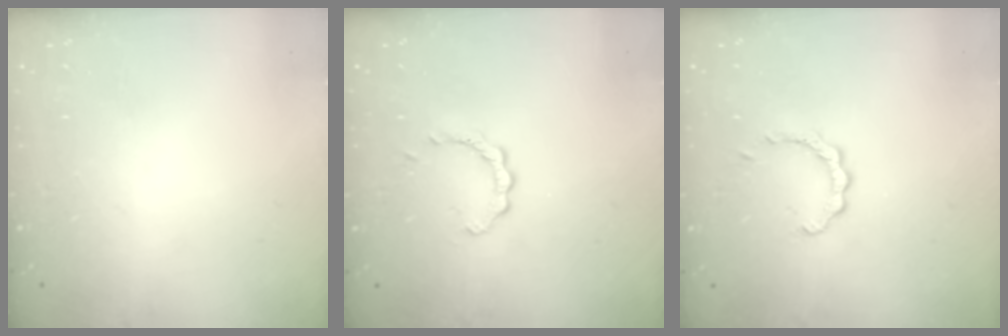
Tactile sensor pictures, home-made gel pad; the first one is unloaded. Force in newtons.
{"total": 2.2, "press": 2.2, "slide": 0.1}
{"total": 2.7, "press": 2.7, "slide": 0.3}